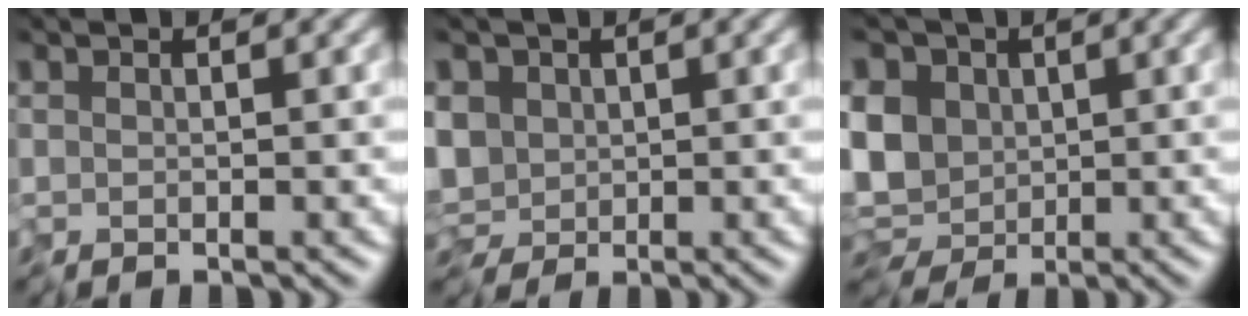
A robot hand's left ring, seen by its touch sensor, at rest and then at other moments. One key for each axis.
{"total": 3.9, "fx": -0.2, "fy": 3.3, "fz": 2.1, "tx": -0.060, "ty": 0.000, "tz": -0.012}
{"total": 7.9, "fx": -0.5, "fy": 6.3, "fz": 4.7, "tx": -0.092, "ty": -0.001, "tz": -0.024}